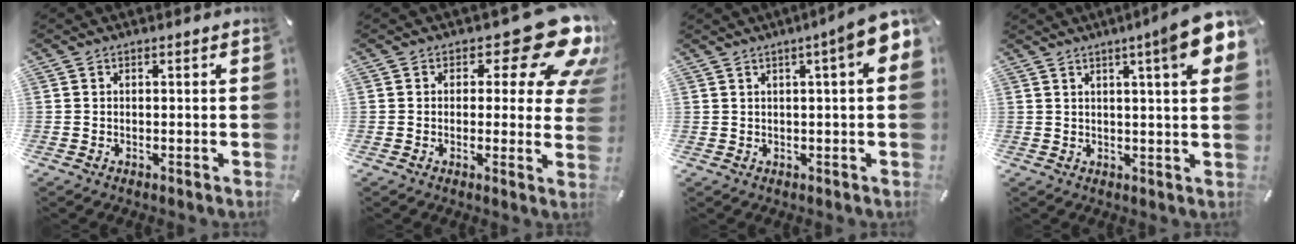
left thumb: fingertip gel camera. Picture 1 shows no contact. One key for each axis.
{"total": 16.6, "fx": 8.2, "fy": 7.3, "fz": 12.4, "tx": -0.148, "ty": -0.059, "tz": 0.134}
{"total": 7.6, "fx": 3.2, "fy": 1.1, "fz": 6.8, "tx": -0.106, "ty": -0.011, "tz": 0.050}
{"total": 10.1, "fx": 4.8, "fy": 1.1, "fz": 8.8, "tx": -0.131, "ty": -0.022, "tz": 0.073}